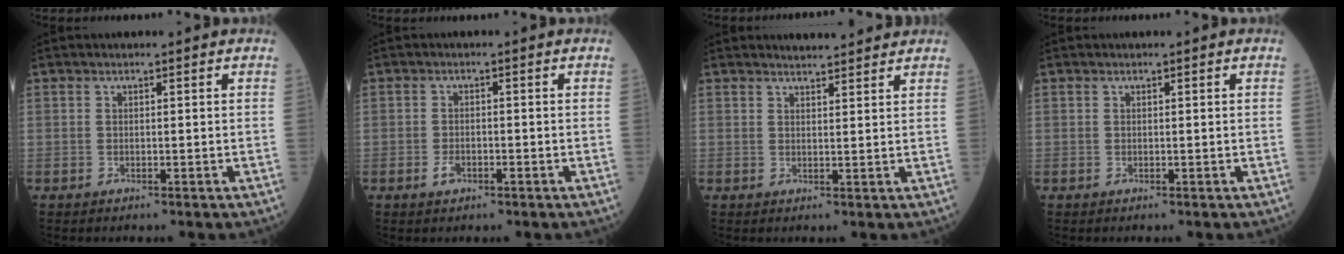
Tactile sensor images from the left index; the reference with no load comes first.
{"total": 1.9, "force": [-1.0, 1.0, 1.3], "torque": [-0.028, 0.001, -0.017]}
{"total": 4.8, "force": [4.6, 0.7, 1.2], "torque": [-0.021, 0.015, 0.057]}
{"total": 0.0}